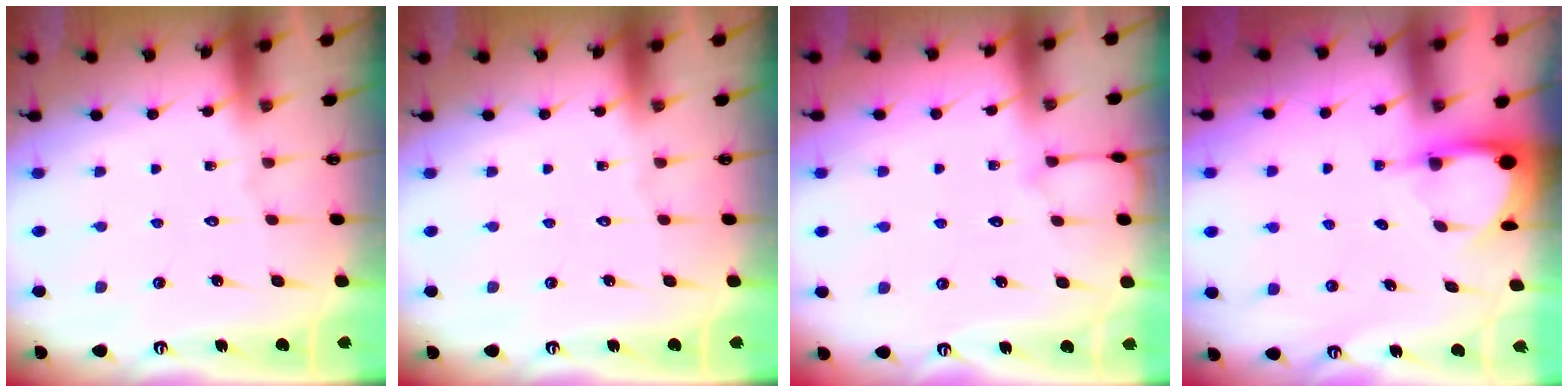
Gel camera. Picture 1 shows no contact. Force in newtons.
{"total": 0.0}
{"total": 3.7, "press": 3.7, "slide": 0.4}
{"total": 3.4, "press": 3.4, "slide": 0.2}